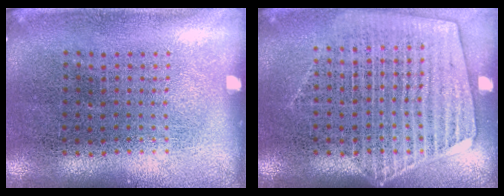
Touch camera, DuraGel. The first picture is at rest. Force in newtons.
{"total": 1.7, "press": 1.6, "slide": 0.7}